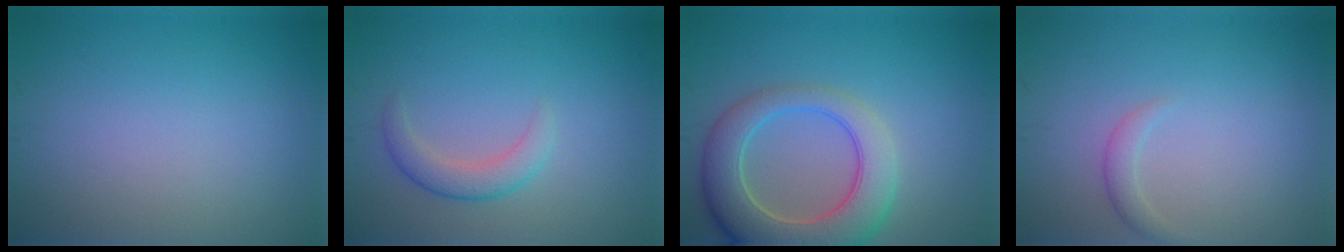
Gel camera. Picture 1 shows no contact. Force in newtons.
{"total": 2.4, "press": 2.4, "slide": 0.2}
{"total": 7.8, "press": 7.8, "slide": 0.9}
{"total": 1.2, "press": 1.2, "slide": 0.0}